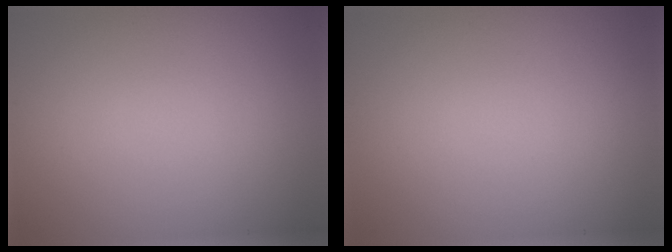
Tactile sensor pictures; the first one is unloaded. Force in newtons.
{"total": 0.0}